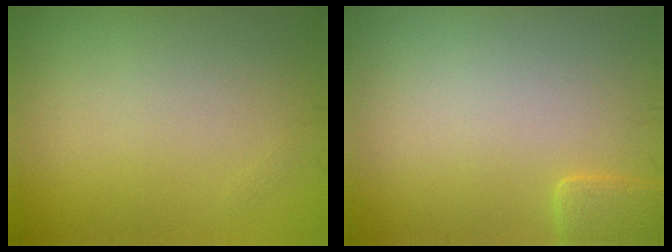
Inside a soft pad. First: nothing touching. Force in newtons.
{"total": 1.4, "press": 1.4, "slide": 0.1}